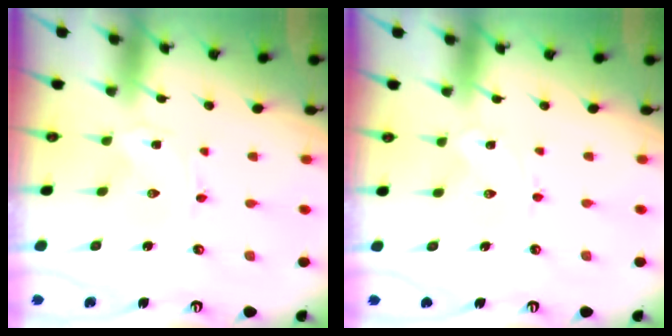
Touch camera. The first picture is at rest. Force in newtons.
{"total": 1.1, "press": 1.0, "slide": 0.1}